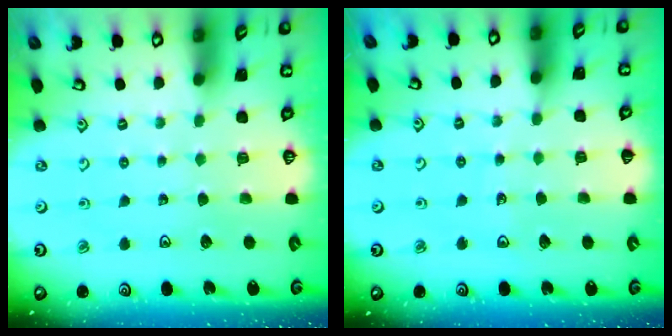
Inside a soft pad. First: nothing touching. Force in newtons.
{"total": 2.9, "press": 2.9, "slide": 0.3}